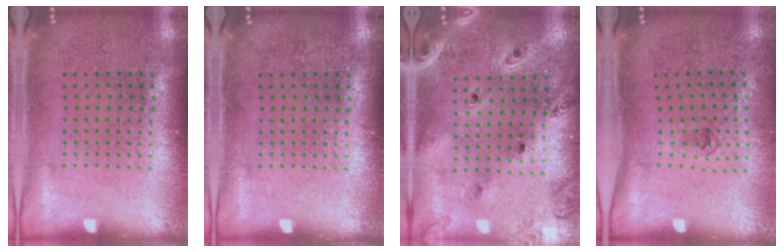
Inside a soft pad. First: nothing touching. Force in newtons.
{"total": 0.0}
{"total": 1.3, "press": 1.3, "slide": 0.2}
{"total": 0.6, "press": 0.3, "slide": 0.5}